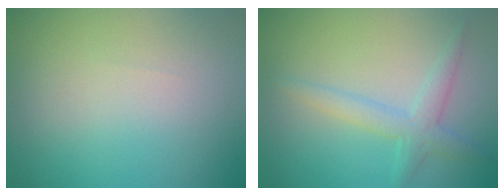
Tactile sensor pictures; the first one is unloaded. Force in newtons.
{"total": 2.7, "press": 2.7, "slide": 0.0}